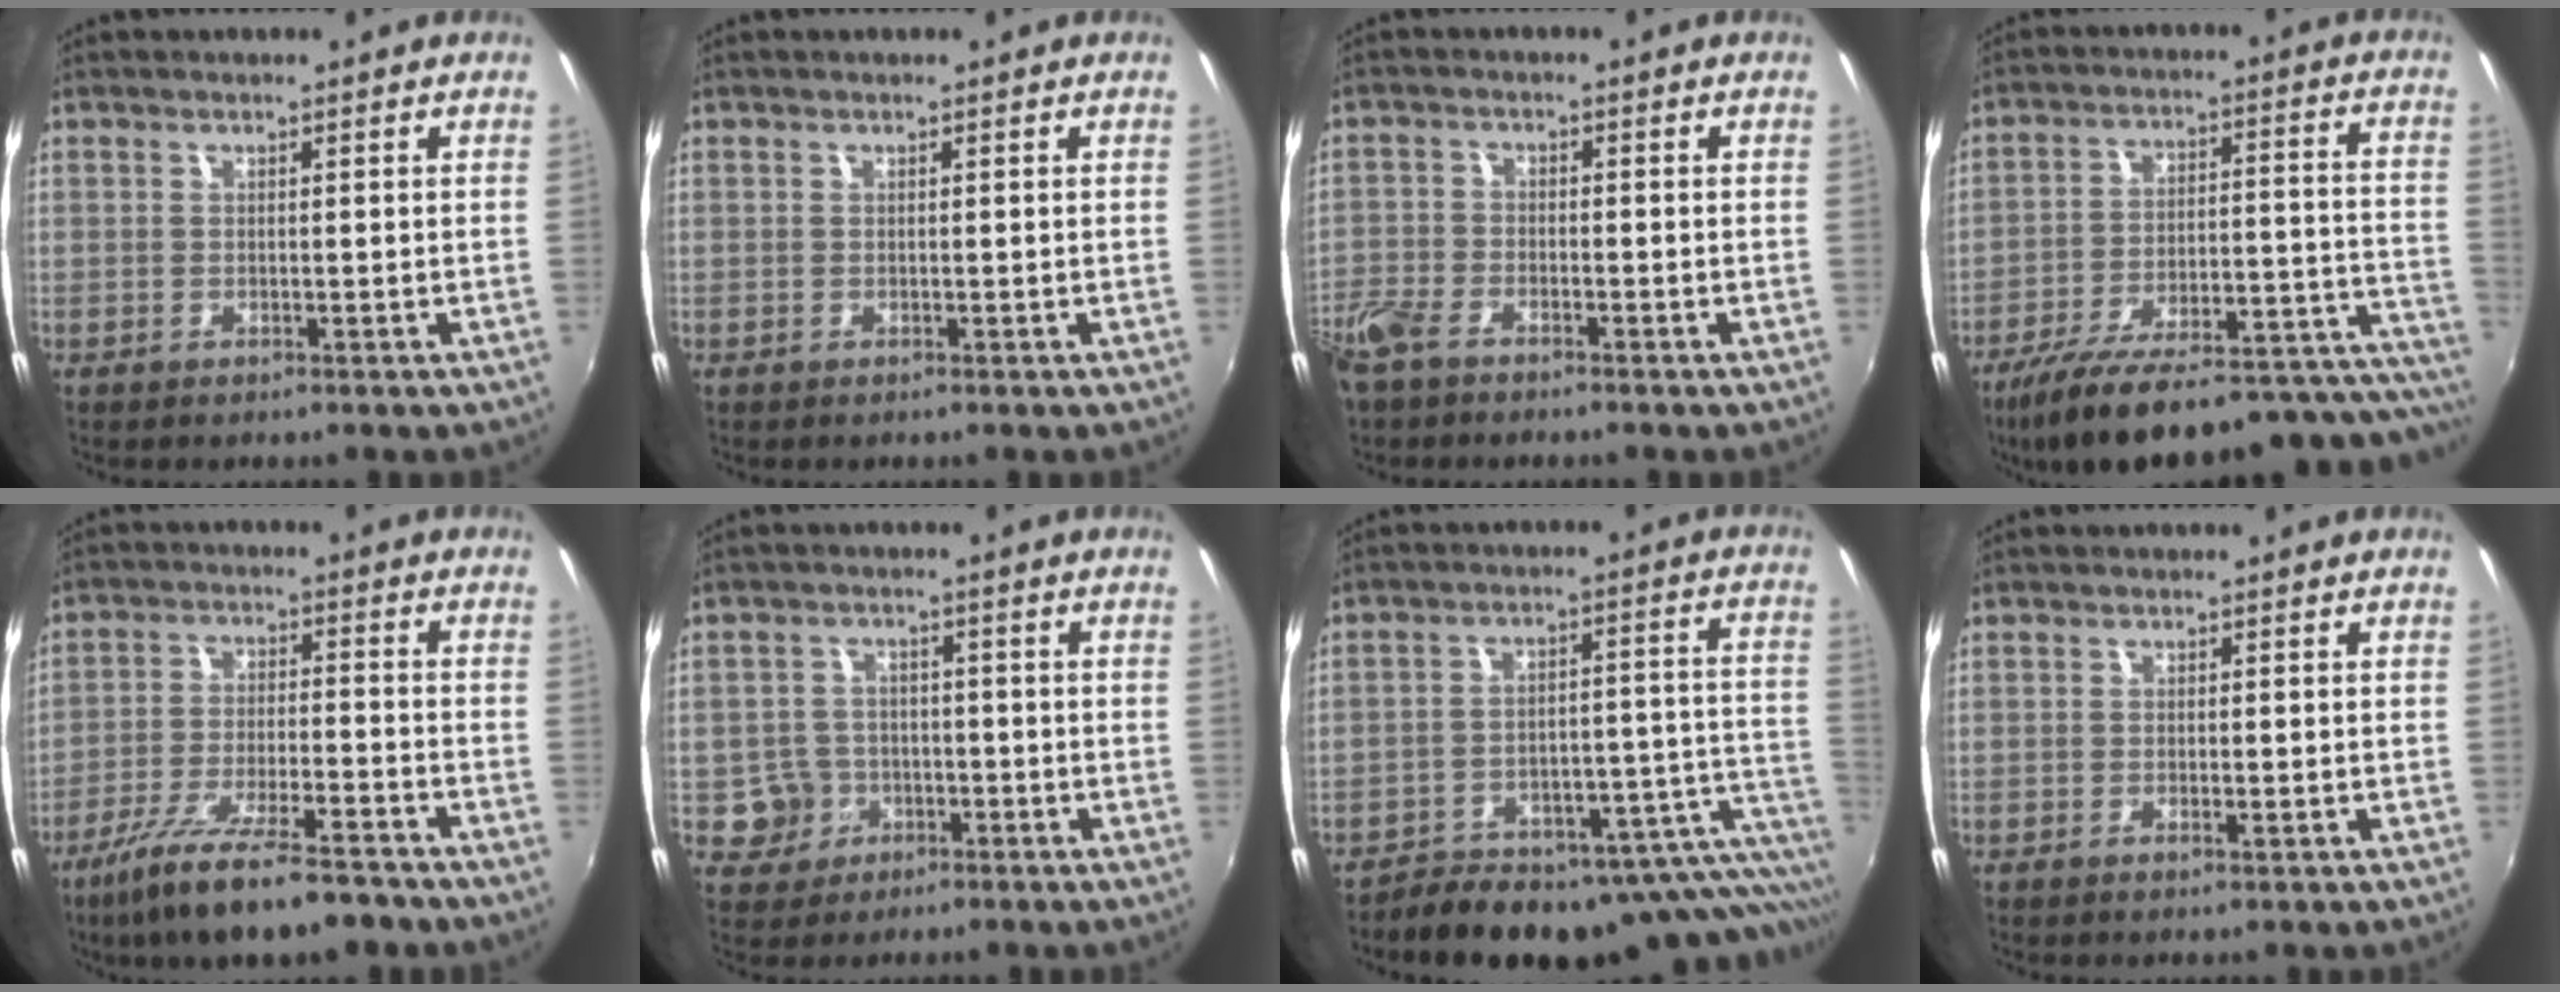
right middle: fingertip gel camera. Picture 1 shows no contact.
{"total": 0.0}
{"total": 7.0, "force": [-5.3, 3.0, 3.4], "torque": [-0.090, -0.015, -0.112]}
{"total": 29.9, "force": [-23.9, 7.3, 16.5], "torque": [-0.228, -0.034, -0.324]}
{"total": 15.0, "force": [-11.5, 2.5, 9.3], "torque": [-0.186, -0.038, -0.192]}
{"total": 5.2, "force": [-1.9, 4.7, 0.8], "torque": [-0.029, 0.012, -0.023]}
{"total": 22.4, "force": [-17.3, 7.6, 12.0], "torque": [-0.145, -0.007, -0.217]}
{"total": 0.7, "force": [-0.2, -0.3, 0.6], "torque": [-0.010, -0.001, -0.005]}